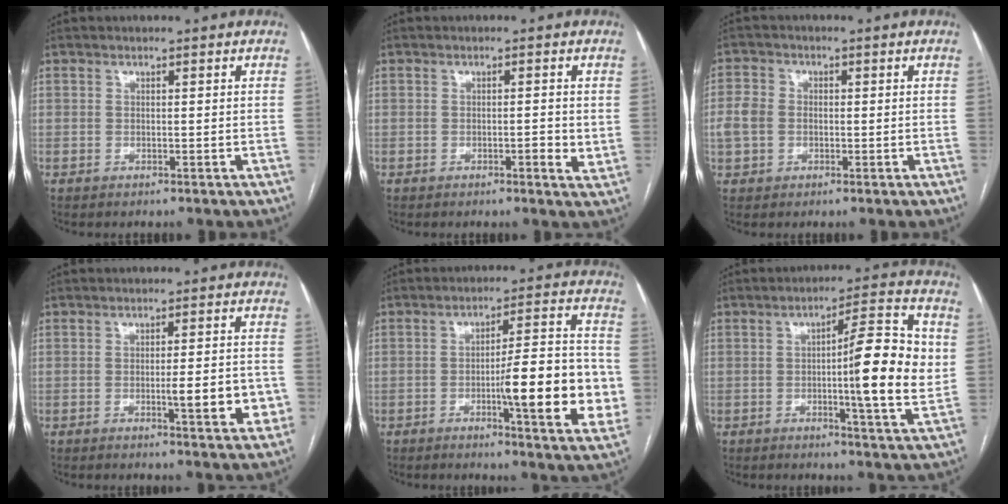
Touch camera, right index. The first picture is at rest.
{"total": 2.6, "force": [-0.2, 0.6, 2.6], "torque": [-0.036, -0.002, -0.005]}
{"total": 4.5, "force": [-0.4, 3.7, 2.5], "torque": [-0.069, 0.014, -0.009]}
{"total": 7.2, "force": [-1.9, 1.0, 6.9], "torque": [-0.088, -0.002, -0.023]}
{"total": 15.8, "force": [-3.1, 1.9, 15.3], "torque": [-0.209, 0.001, -0.042]}
{"total": 13.8, "force": [0.4, 1.0, 13.7], "torque": [-0.190, 0.005, -0.001]}